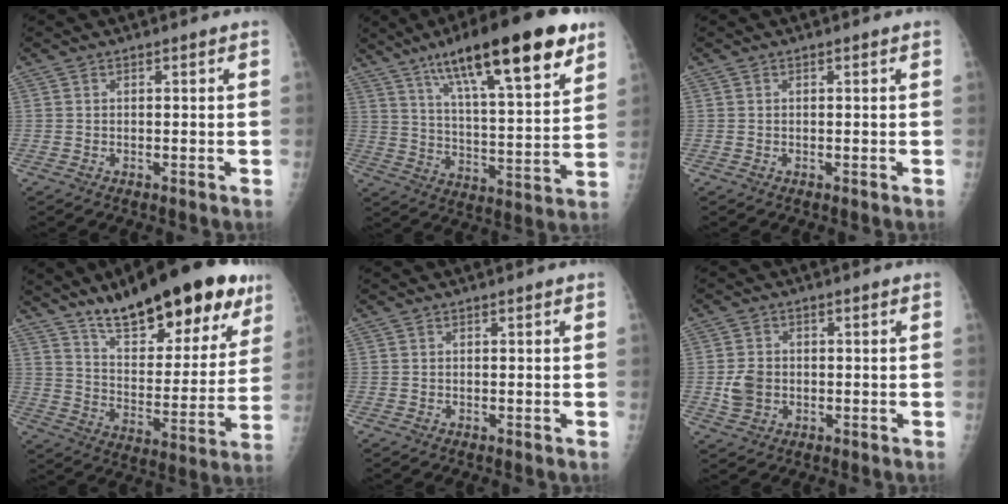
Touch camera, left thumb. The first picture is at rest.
{"total": 24.2, "force": [14.3, 5.9, 18.6], "torque": [-0.274, -0.039, 0.228]}
{"total": 0.0}
{"total": 25.9, "force": [17.4, 9.1, 16.9], "torque": [-0.206, -0.065, 0.265]}
{"total": 0.0}
{"total": 4.9, "force": [-0.8, 4.1, 2.7], "torque": [-0.041, 0.004, -0.012]}